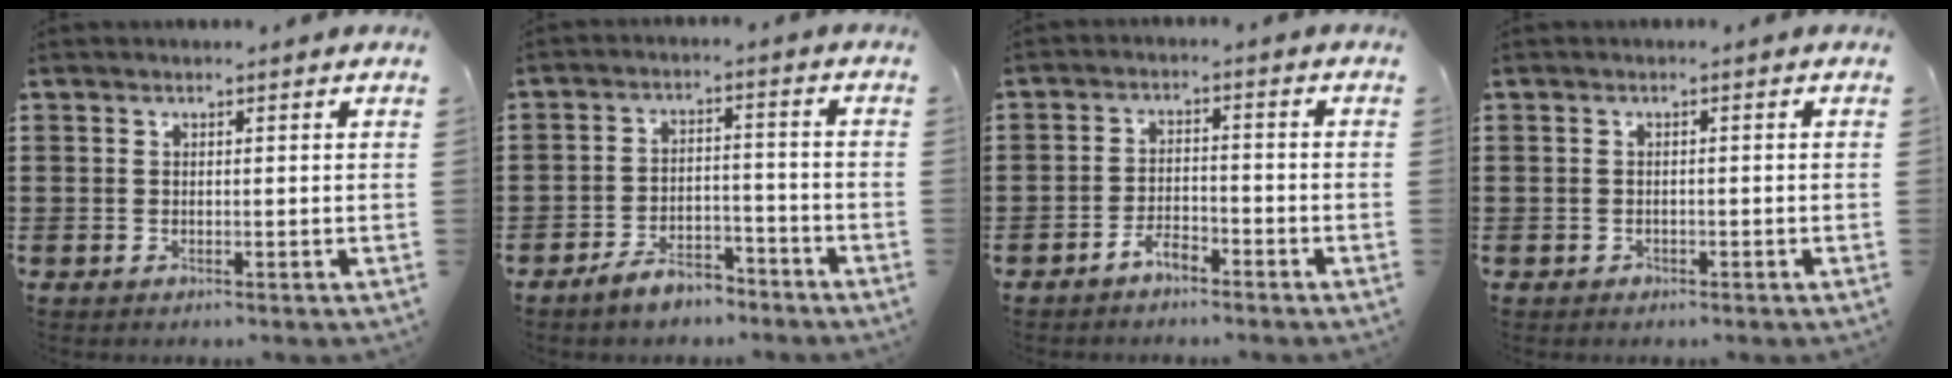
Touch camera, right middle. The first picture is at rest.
{"total": 4.9, "force": [-4.5, 1.2, 1.5], "torque": [-0.029, 0.012, -0.090]}
{"total": 3.2, "force": [-2.8, 0.9, 1.3], "torque": [-0.034, 0.006, -0.058]}
{"total": 0.6, "force": [-0.4, 0.5, 0.1], "torque": [-0.003, 0.004, -0.009]}